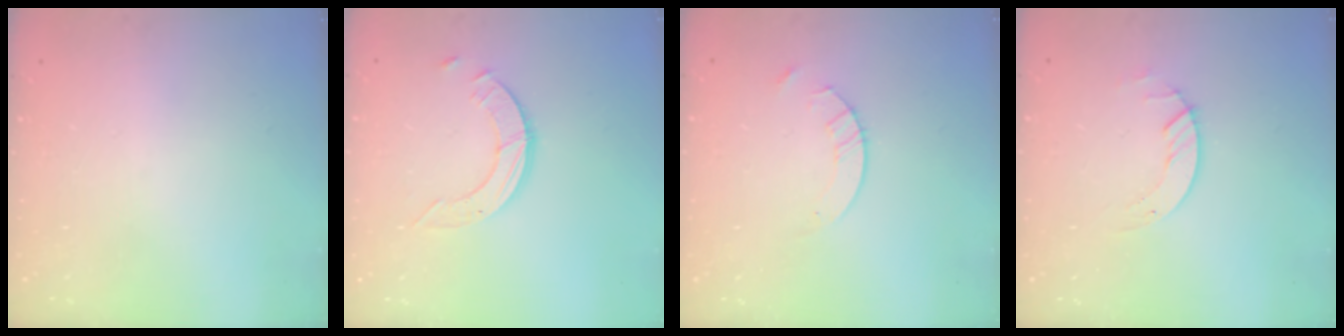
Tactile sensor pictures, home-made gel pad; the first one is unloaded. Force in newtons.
{"total": 3.7, "press": 3.6, "slide": 0.4}
{"total": 4.2, "press": 4.2, "slide": 0.4}
{"total": 2.0, "press": 2.0, "slide": 0.2}